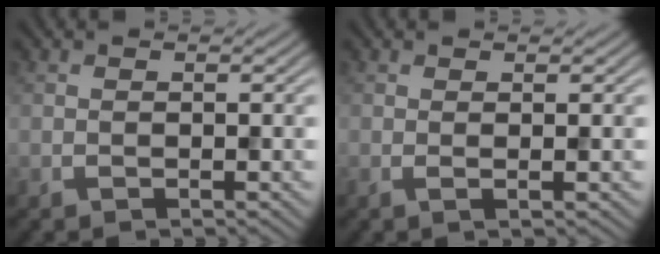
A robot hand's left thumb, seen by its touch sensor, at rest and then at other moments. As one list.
[{"total": 1.0, "force": [0.3, 0.3, 0.9], "torque": [-0.010, 0.001, 0.005]}]